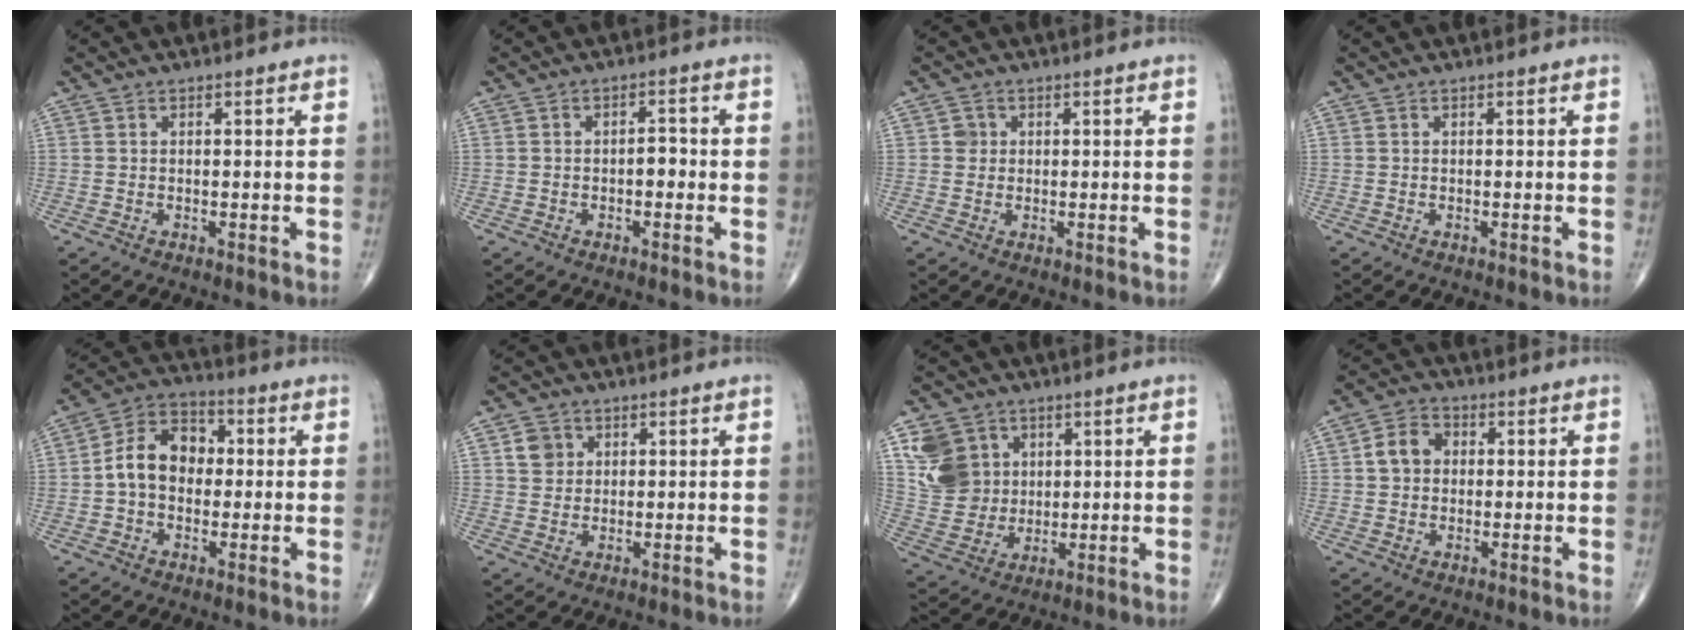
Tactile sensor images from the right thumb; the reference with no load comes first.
{"total": 2.4, "force": [-0.6, 1.4, 1.9], "torque": [-0.013, 0.010, -0.013]}
{"total": 1.7, "force": [0.3, 1.6, 0.4], "torque": [0.002, 0.002, 0.003]}
{"total": 0.0}
{"total": 10.5, "force": [0.0, 7.7, 7.0], "torque": [-0.104, 0.033, -0.013]}
{"total": 3.7, "force": [1.4, 3.3, 1.1], "torque": [-0.004, -0.004, 0.022]}
{"total": 11.3, "force": [4.0, 9.4, 4.8], "torque": [-0.069, -0.011, 0.088]}
{"total": 5.8, "force": [0.7, 4.7, 3.2], "torque": [-0.047, 0.014, 0.005]}